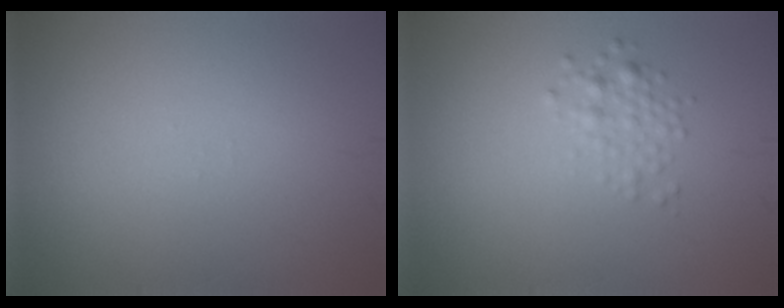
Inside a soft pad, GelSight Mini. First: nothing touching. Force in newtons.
{"total": 1.7, "press": 1.7, "slide": 0.1}